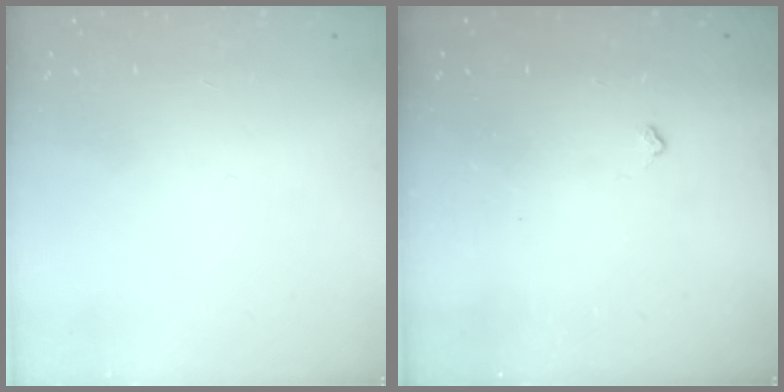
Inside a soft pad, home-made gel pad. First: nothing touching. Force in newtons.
{"total": 2.7, "press": 2.6, "slide": 0.4}